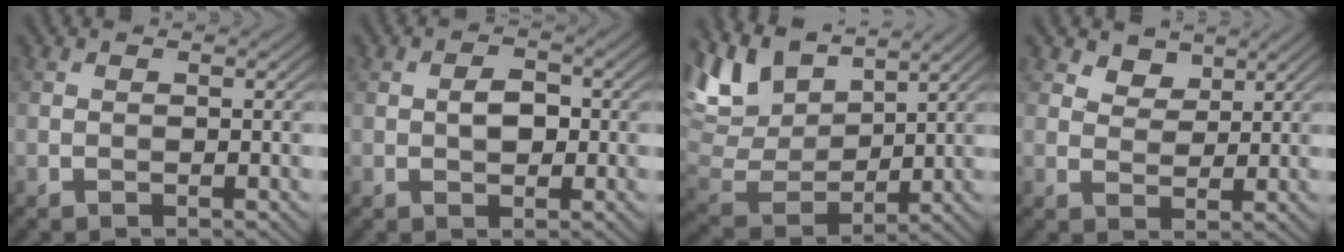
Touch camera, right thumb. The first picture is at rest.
{"total": 2.7, "force": [-0.1, 1.7, 2.1], "torque": [-0.036, 0.001, -0.004]}
{"total": 10.8, "force": [7.0, 5.1, 6.4], "torque": [-0.186, 0.013, 0.133]}
{"total": 2.9, "force": [2.1, 1.7, 1.0], "torque": [-0.023, -0.006, 0.038]}